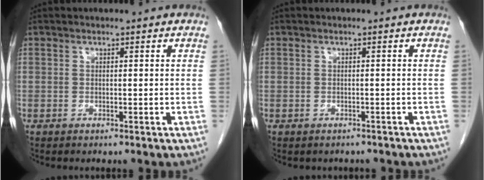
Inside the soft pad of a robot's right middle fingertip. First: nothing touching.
{"total": 1.4, "force": [-1.2, 0.7, 0.1], "torque": [-0.007, 0.000, -0.016]}